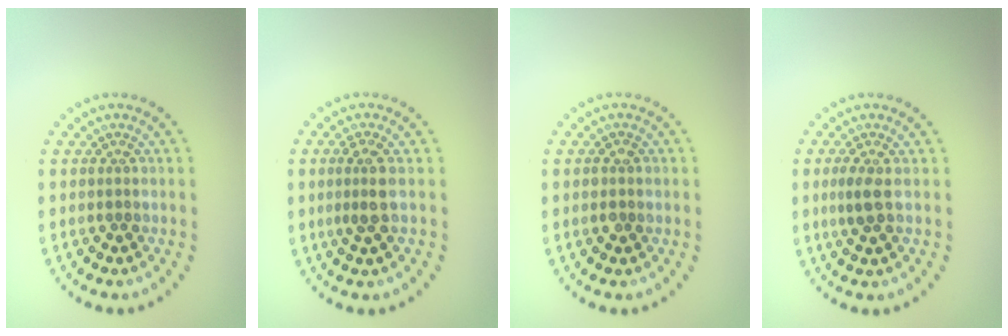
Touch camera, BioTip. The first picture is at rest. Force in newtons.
{"total": 2.0, "press": 1.7, "slide": 1.1}
{"total": 1.1, "press": 1.0, "slide": 0.2}
{"total": 1.8, "press": 1.6, "slide": 0.9}